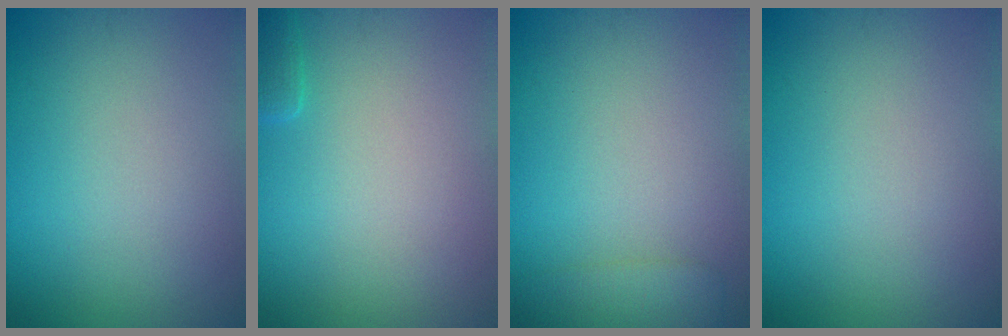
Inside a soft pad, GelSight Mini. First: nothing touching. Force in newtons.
{"total": 1.4, "press": 1.4, "slide": 0.1}
{"total": 2.4, "press": 2.3, "slide": 0.3}
{"total": 0.0}